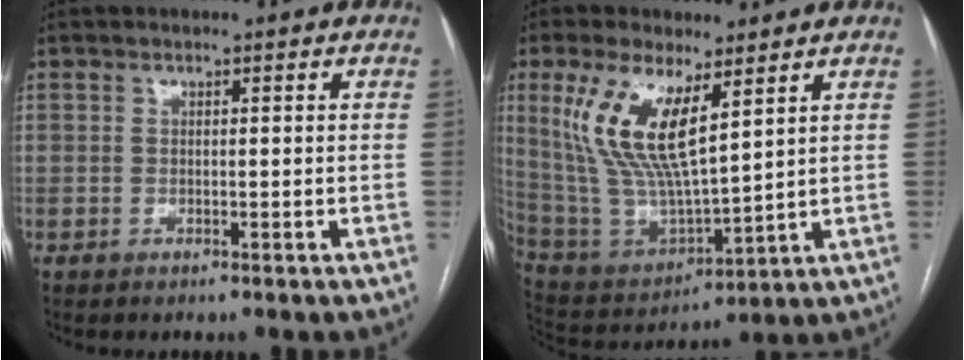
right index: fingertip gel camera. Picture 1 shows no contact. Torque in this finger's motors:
{"motor_torque": [0.70, 0.43, 1.05, 0.21]}